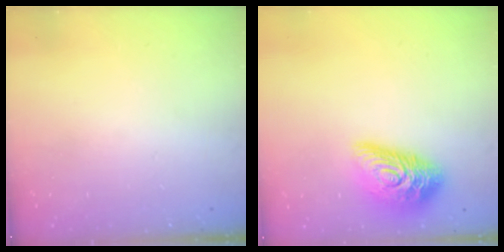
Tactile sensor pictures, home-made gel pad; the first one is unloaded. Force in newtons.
{"total": 16.0, "press": 15.9, "slide": 1.0}